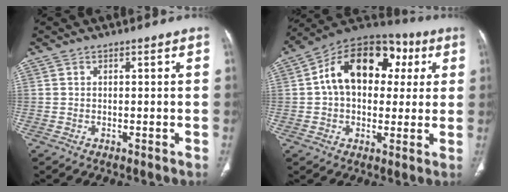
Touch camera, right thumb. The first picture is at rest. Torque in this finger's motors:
{"motor_torque": [2.14, 2.44, 1.74, -0.10, 0.15]}